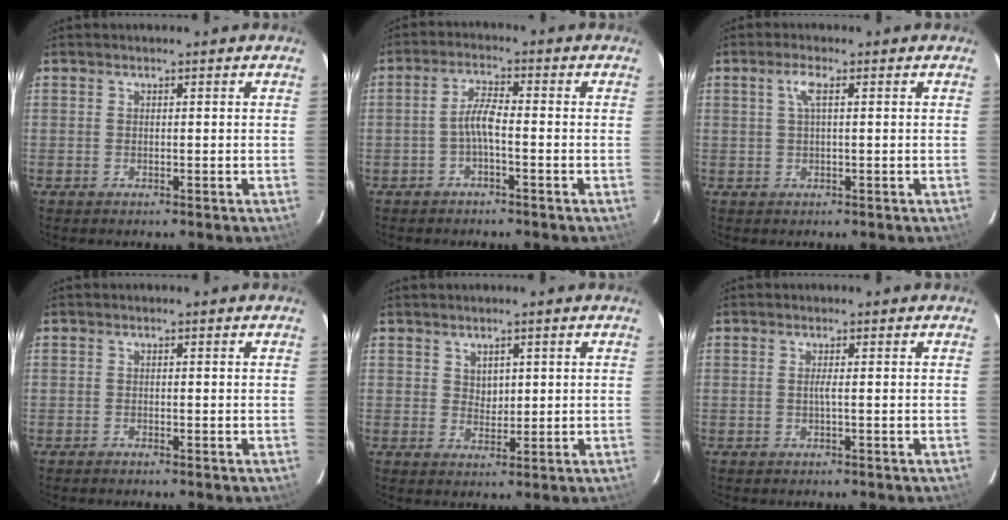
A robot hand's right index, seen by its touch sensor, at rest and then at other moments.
{"total": 3.6, "force": [-1.4, 0.6, 3.3], "torque": [-0.070, 0.010, -0.029]}
{"total": 2.4, "force": [0.6, 0.3, 2.3], "torque": [-0.049, 0.006, 0.012]}
{"total": 0.0}
{"total": 2.5, "force": [1.2, 1.9, 1.1], "torque": [-0.012, 0.002, 0.024]}
{"total": 0.8, "force": [-0.1, -0.3, 0.7], "torque": [-0.008, -0.003, -0.004]}